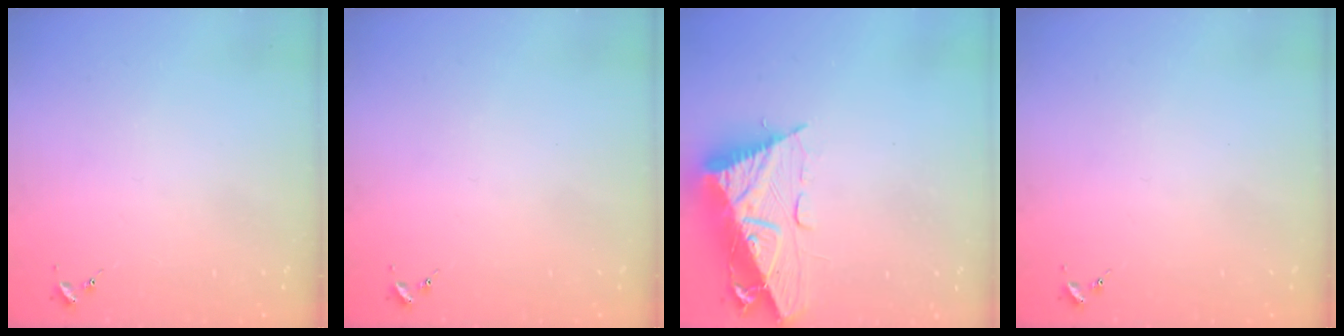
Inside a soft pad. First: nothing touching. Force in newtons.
{"total": 0.0}
{"total": 17.0, "press": 16.9, "slide": 1.5}
{"total": 0.0}